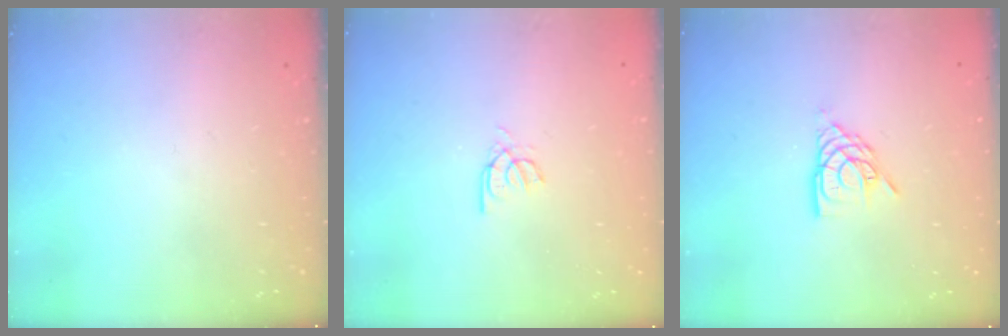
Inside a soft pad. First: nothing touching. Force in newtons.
{"total": 3.4, "press": 3.4, "slide": 0.1}
{"total": 10.0, "press": 9.9, "slide": 1.0}